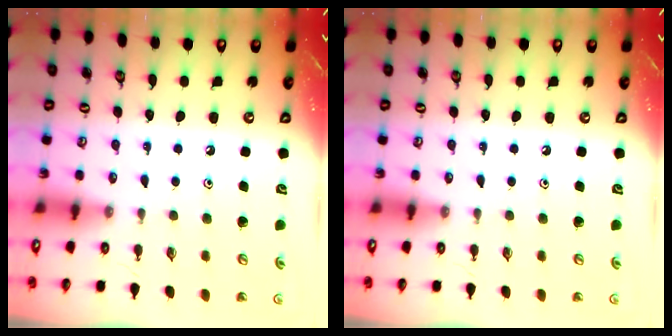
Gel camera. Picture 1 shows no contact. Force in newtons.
{"total": 0.0}